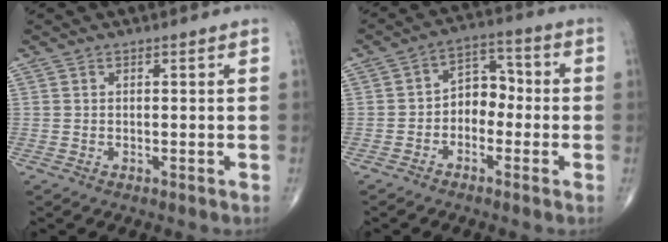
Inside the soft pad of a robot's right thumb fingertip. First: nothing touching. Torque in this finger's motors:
{"motor_torque": [-0.24, 0.45, 0.16, 0.07, 0.07]}